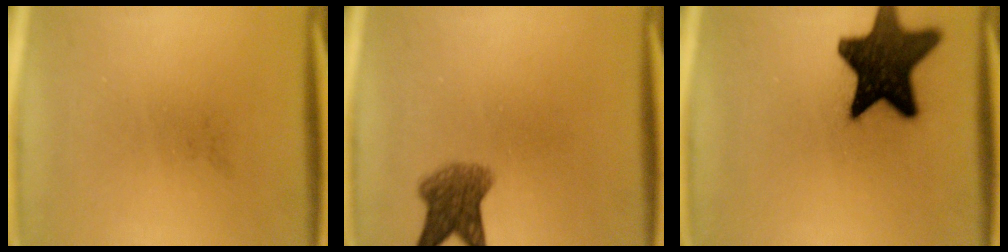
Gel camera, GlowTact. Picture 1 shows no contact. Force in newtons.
{"total": 5.6}
{"total": 17.1}